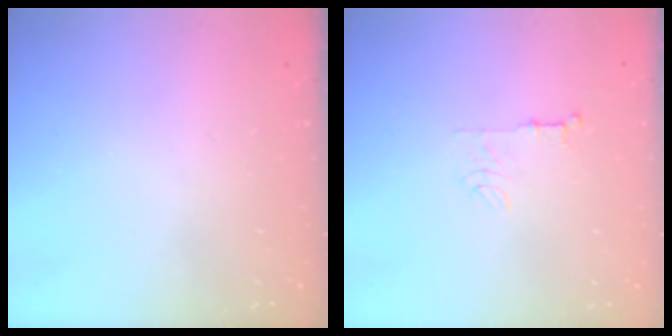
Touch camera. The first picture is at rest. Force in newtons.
{"total": 5.8, "press": 5.8, "slide": 0.5}